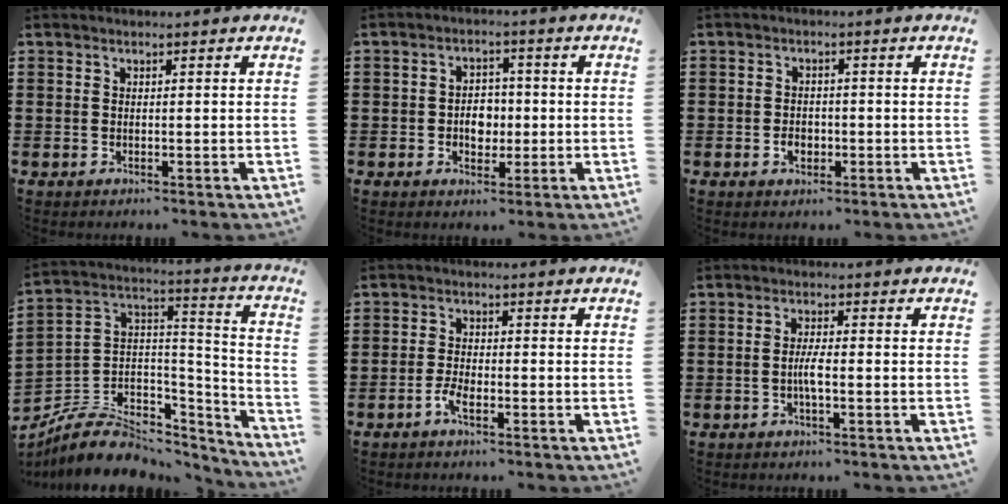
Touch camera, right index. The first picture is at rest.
{"total": 3.9, "force": [-0.6, 3.0, 2.4], "torque": [-0.036, 0.000, -0.018]}
{"total": 2.5, "force": [-0.9, 1.7, 1.5], "torque": [-0.031, 0.001, -0.018]}
{"total": 8.9, "force": [-5.7, 6.0, 3.4], "torque": [-0.076, 0.016, -0.099]}
{"total": 2.7, "force": [-1.6, 0.9, 2.0], "torque": [-0.049, -0.002, -0.035]}
{"total": 2.9, "force": [-0.7, 0.4, 2.7], "torque": [-0.064, -0.005, -0.018]}